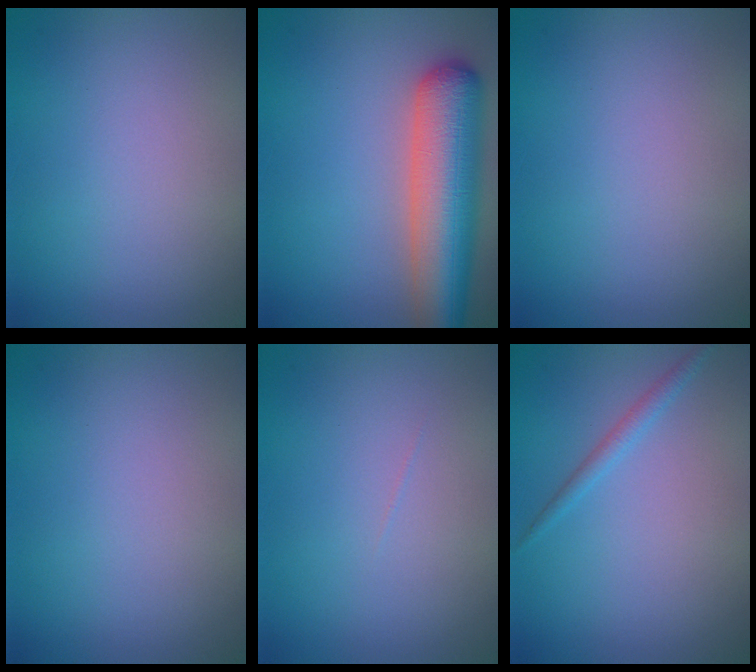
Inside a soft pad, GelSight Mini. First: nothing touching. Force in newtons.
{"total": 8.1, "press": 8.1, "slide": 0.4}
{"total": 0.0}
{"total": 0.0}
{"total": 0.0}
{"total": 1.3, "press": 1.3, "slide": 0.0}